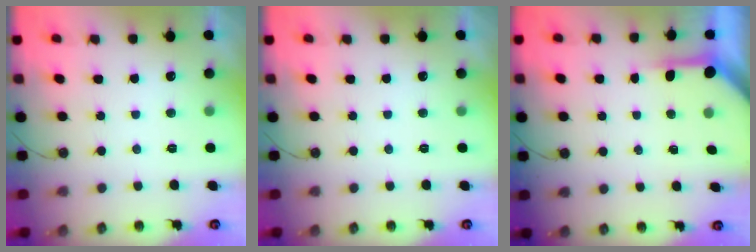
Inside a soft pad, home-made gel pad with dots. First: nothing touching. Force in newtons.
{"total": 0.0}
{"total": 3.8, "press": 3.8, "slide": 0.3}